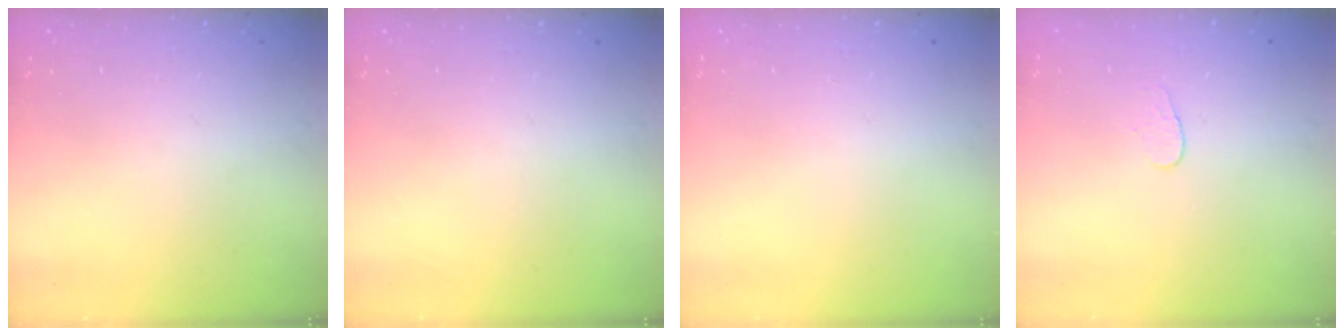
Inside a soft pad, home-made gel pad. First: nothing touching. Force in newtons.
{"total": 0.0}
{"total": 0.0}
{"total": 3.9, "press": 3.9, "slide": 0.4}